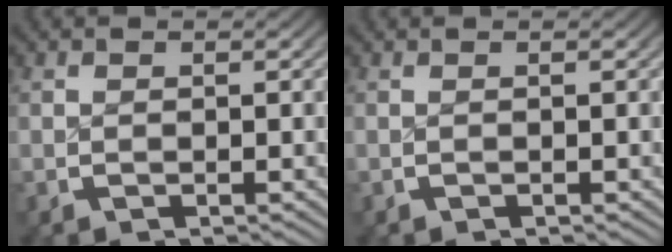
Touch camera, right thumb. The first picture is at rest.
{"total": 0.5, "force": [-0.1, -0.5, -0.2], "torque": [0.004, -0.001, 0.000]}